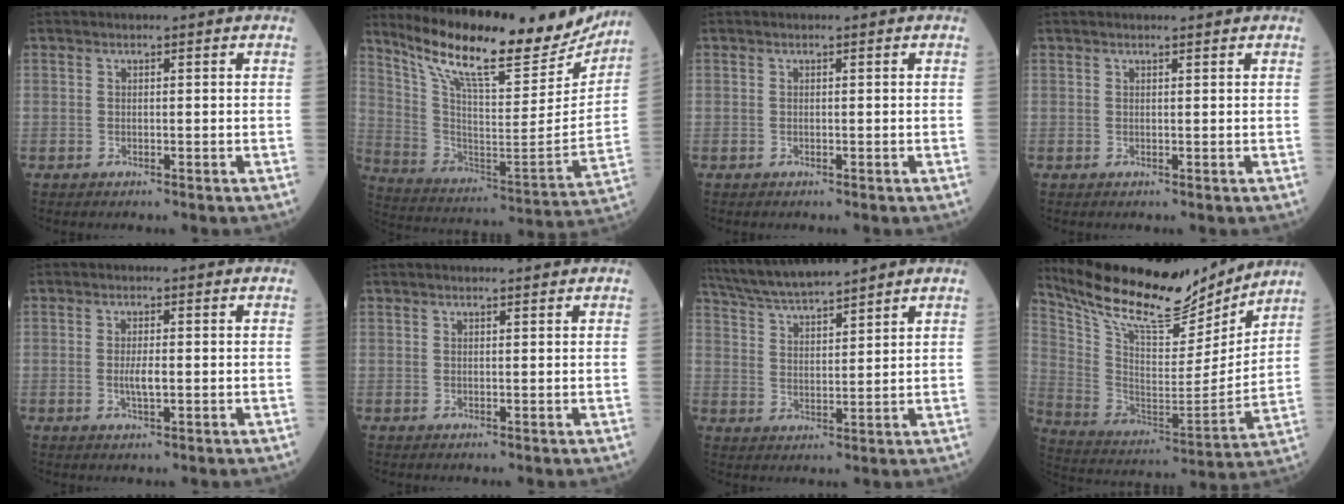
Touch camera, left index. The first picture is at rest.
{"total": 24.3, "force": [20.9, 4.6, 11.3], "torque": [-0.197, -0.049, 0.314]}
{"total": 0.0}
{"total": 1.3, "force": [1.2, 0.0, 0.4], "torque": [-0.005, 0.010, 0.021]}
{"total": 2.7, "force": [-0.4, 0.6, 2.6], "torque": [-0.056, -0.002, -0.007]}
{"total": 1.9, "force": [1.8, 0.1, 0.6], "torque": [-0.006, 0.013, 0.027]}
{"total": 10.2, "force": [9.3, 0.3, 4.2], "torque": [-0.081, 0.023, 0.172]}
{"total": 20.8, "force": [18.7, 4.5, 7.9], "torque": [-0.158, -0.018, 0.312]}